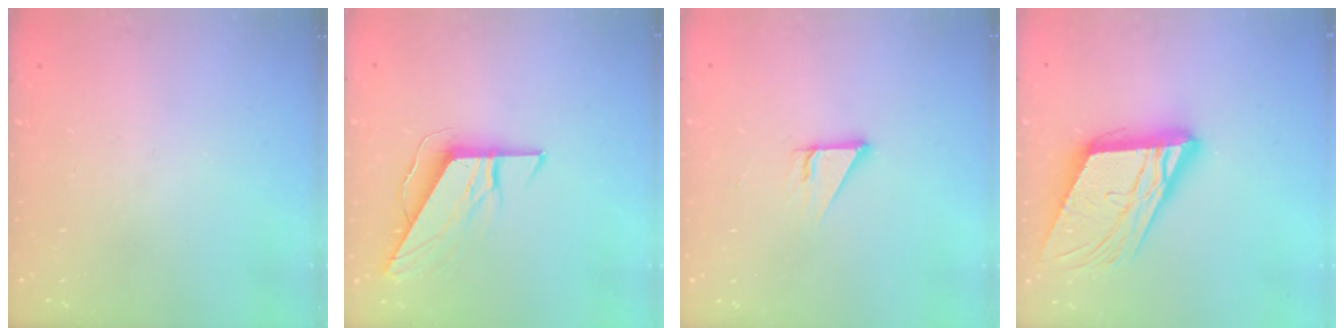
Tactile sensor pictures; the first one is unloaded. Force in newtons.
{"total": 8.8, "press": 8.8, "slide": 0.4}
{"total": 3.3, "press": 3.3, "slide": 0.2}
{"total": 18.2, "press": 18.0, "slide": 2.7}